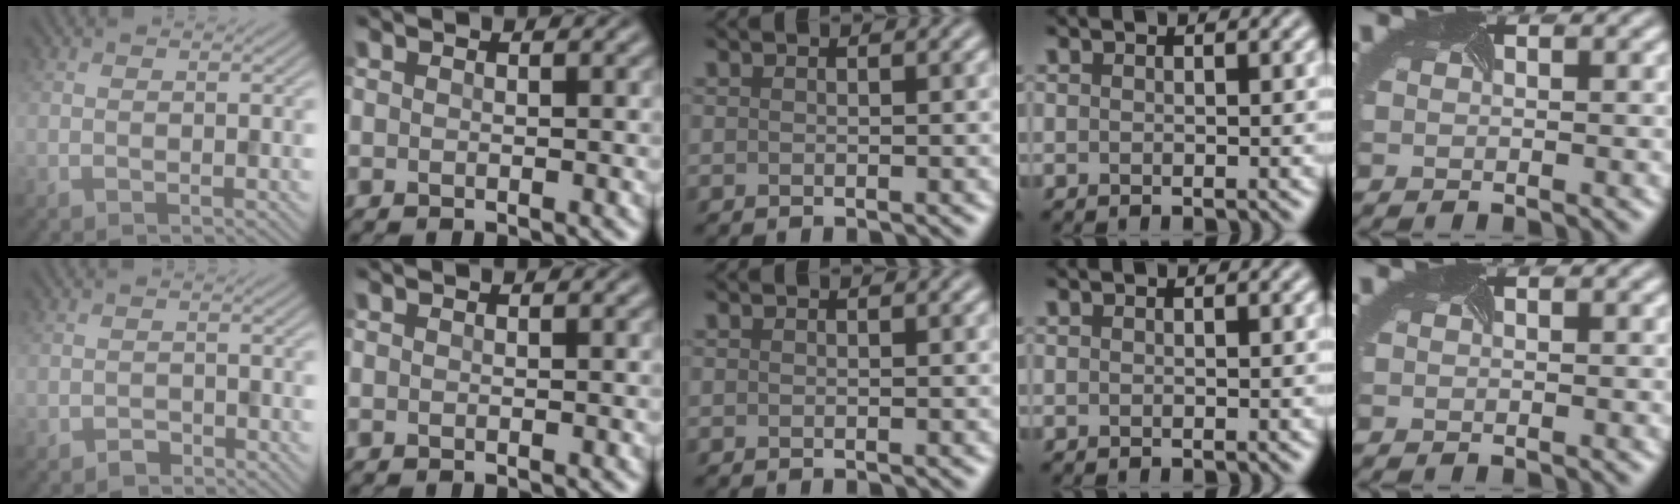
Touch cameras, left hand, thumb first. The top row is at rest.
{"thumb": {"total": 1.5, "force": [-1.2, 0.7, 0.4], "torque": [-0.004, 0.001, -0.026]}}